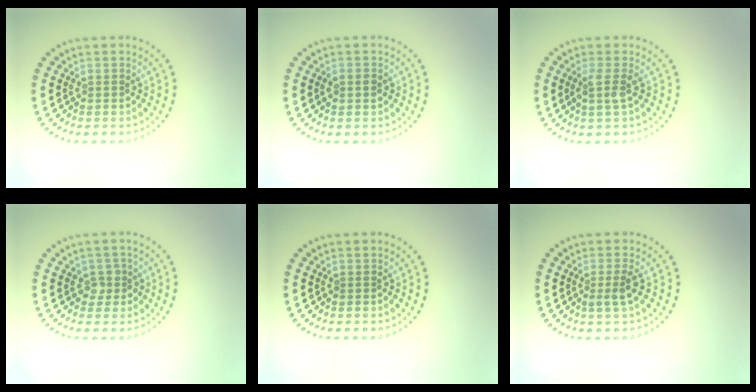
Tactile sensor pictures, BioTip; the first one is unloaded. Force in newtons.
{"total": 1.4, "press": 1.4, "slide": 0.1}
{"total": 1.8, "press": 1.3, "slide": 1.2}
{"total": 1.3, "press": 1.1, "slide": 0.6}
{"total": 0.0}
{"total": 1.6, "press": 1.2, "slide": 1.1}